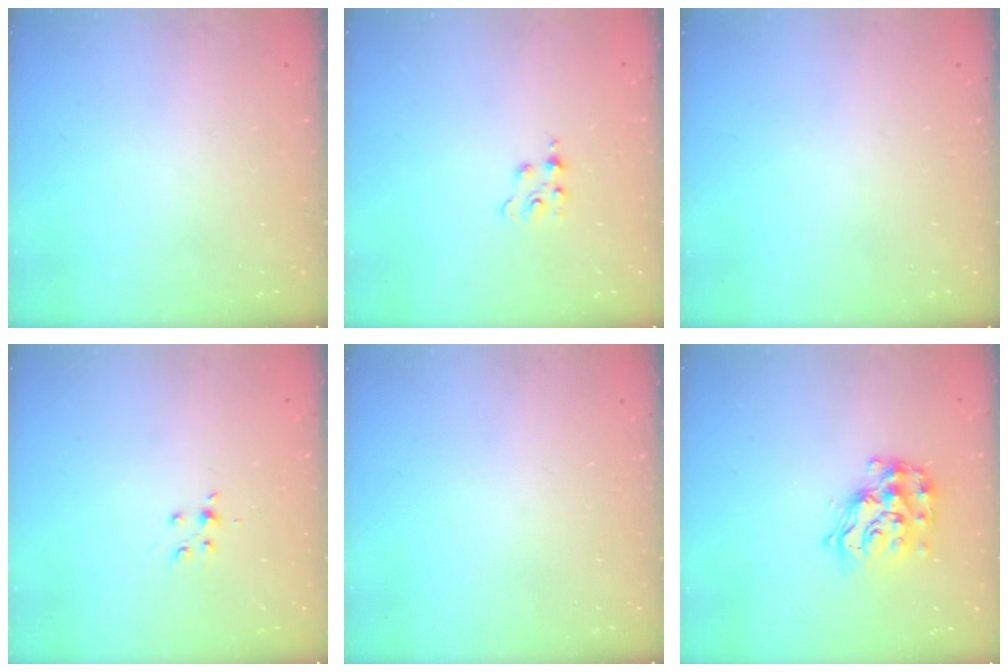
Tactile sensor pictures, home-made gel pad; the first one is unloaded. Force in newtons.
{"total": 1.8, "press": 1.8, "slide": 0.4}
{"total": 0.0}
{"total": 3.8, "press": 3.6, "slide": 1.3}
{"total": 0.0}
{"total": 16.2, "press": 16.2, "slide": 1.1}